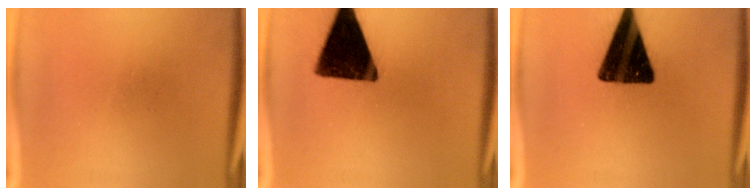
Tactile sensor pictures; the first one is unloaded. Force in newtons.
{"total": 16.3}
{"total": 17.8}